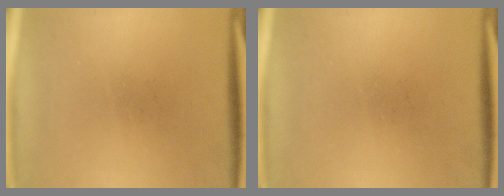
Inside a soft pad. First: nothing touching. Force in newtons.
{"total": 0.0}